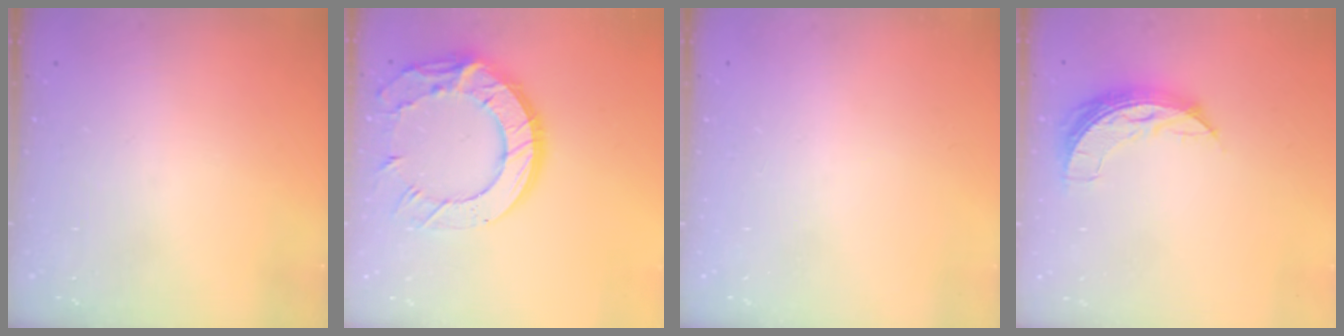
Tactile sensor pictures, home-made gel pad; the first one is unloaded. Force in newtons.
{"total": 17.6, "press": 17.5, "slide": 1.2}
{"total": 0.0}
{"total": 7.7, "press": 7.7, "slide": 0.4}